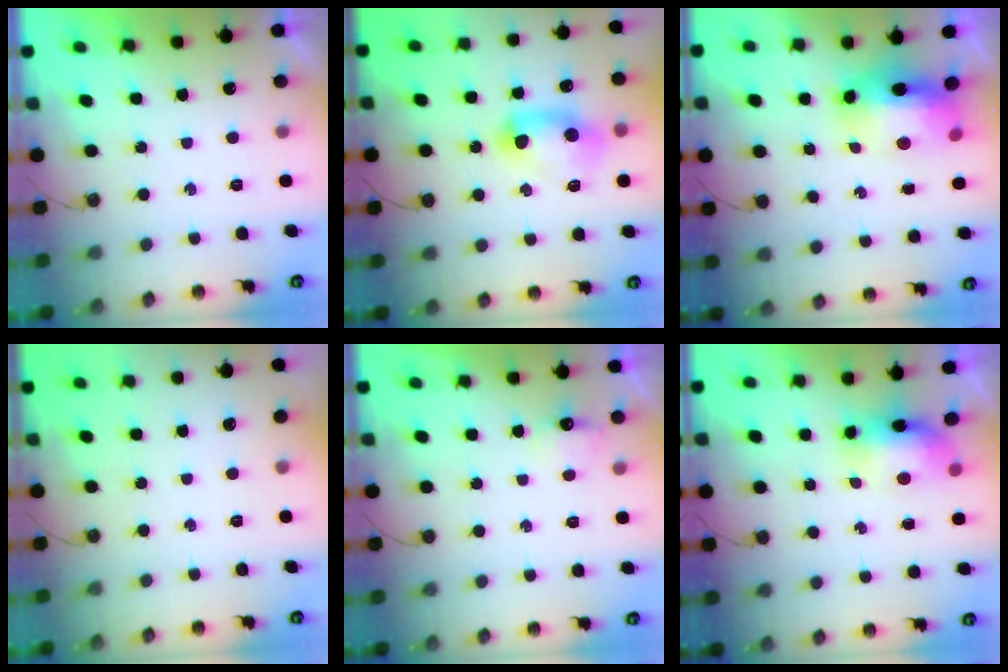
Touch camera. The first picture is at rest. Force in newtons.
{"total": 18.0, "press": 13.2, "slide": 12.2}
{"total": 13.4, "press": 13.3, "slide": 1.6}
{"total": 0.0}
{"total": 4.2, "press": 4.1, "slide": 0.6}
{"total": 8.0, "press": 7.9, "slide": 0.9}